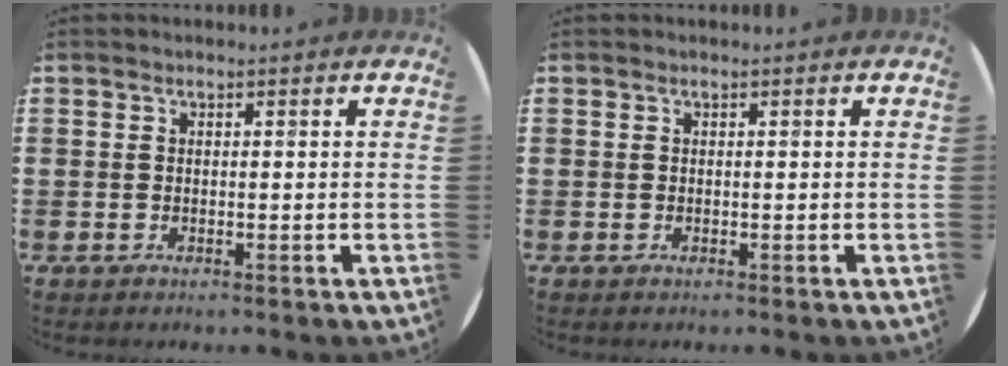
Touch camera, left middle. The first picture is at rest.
{"total": 0.0}